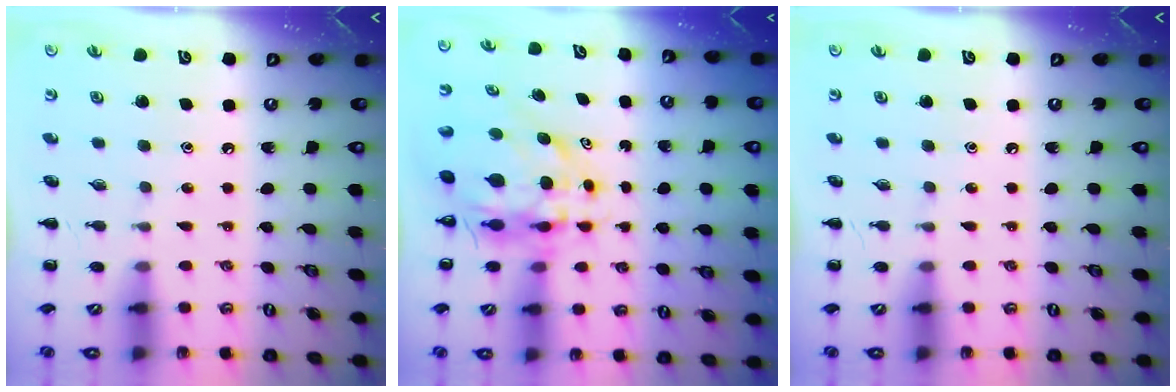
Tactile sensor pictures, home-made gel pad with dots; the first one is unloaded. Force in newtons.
{"total": 7.6, "press": 7.1, "slide": 2.7}
{"total": 0.0}